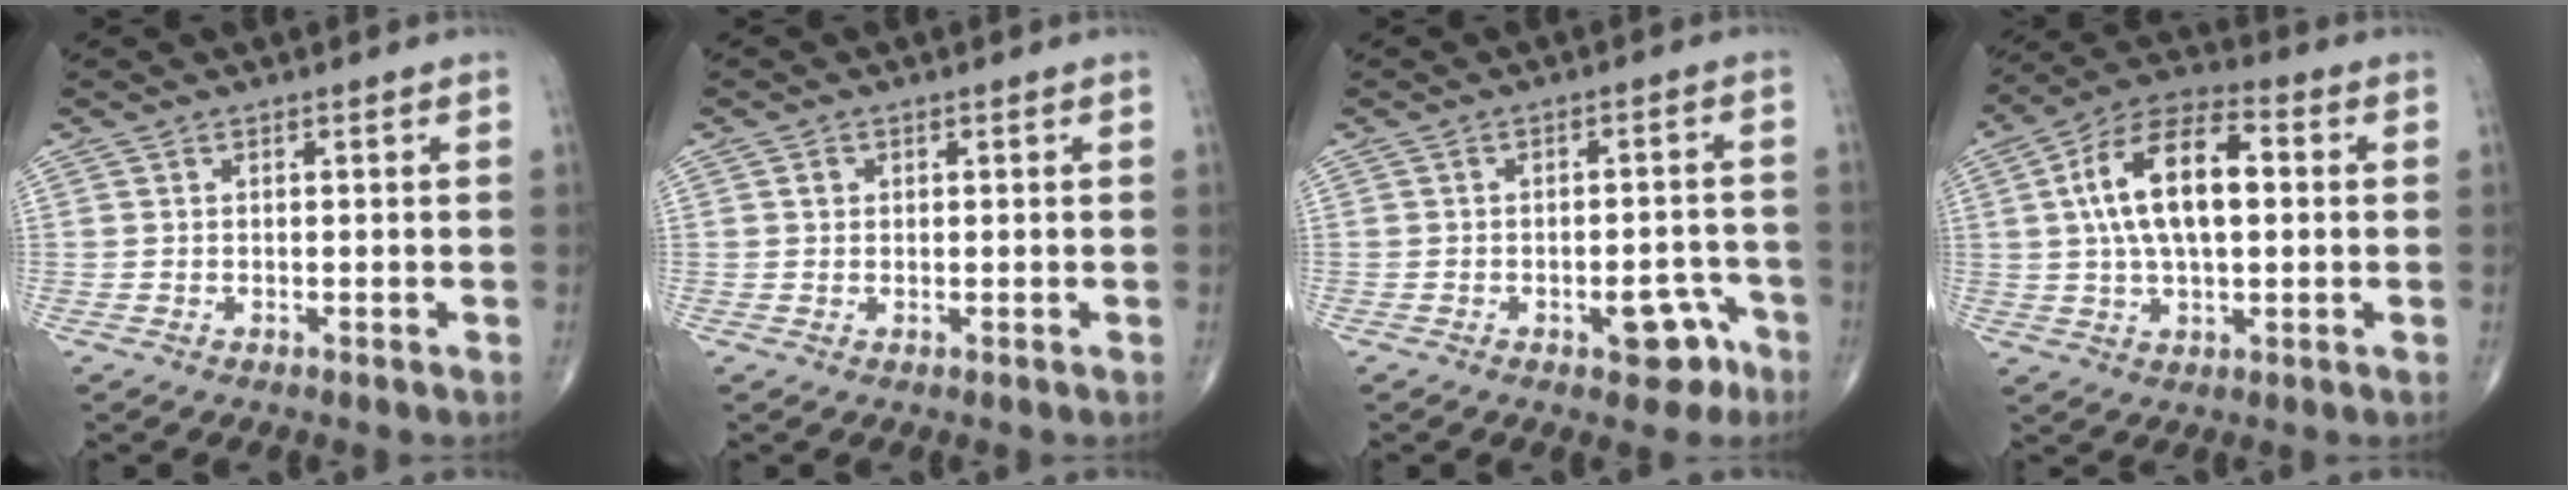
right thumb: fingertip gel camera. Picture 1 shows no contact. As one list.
[{"total": 1.2, "force": [0.3, 1.0, 0.5], "torque": [-0.003, 0.001, 0.004]}, {"total": 6.8, "force": [-3.6, 3.4, 4.6], "torque": [-0.033, 0.034, -0.040]}, {"total": 15.7, "force": [2.0, 7.8, 13.5], "torque": [-0.239, 0.028, 0.030]}]